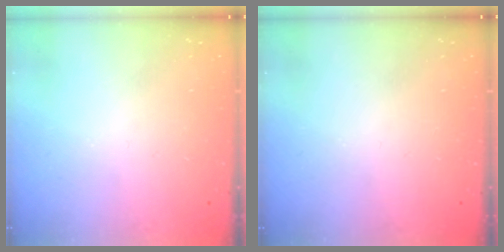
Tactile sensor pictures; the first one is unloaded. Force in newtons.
{"total": 0.0}